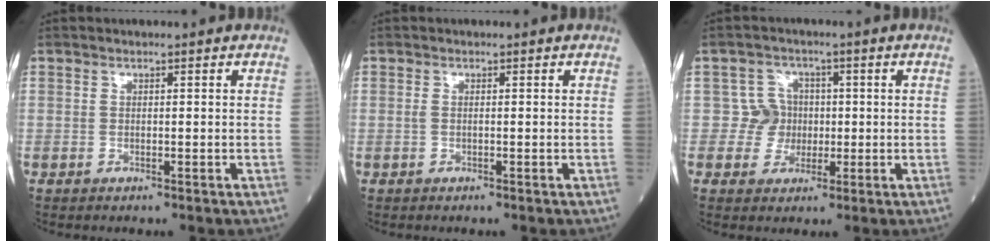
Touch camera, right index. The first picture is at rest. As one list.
[{"total": 0.7, "force": [0.0, 0.4, 0.7], "torque": [-0.019, -0.001, -0.001]}, {"total": 4.2, "force": [-0.1, 4.2, 0.1], "torque": [0.010, 0.010, -0.002]}]